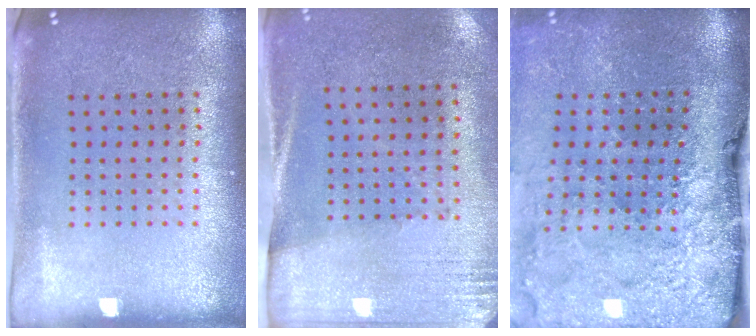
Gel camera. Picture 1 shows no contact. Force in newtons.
{"total": 2.8, "press": 2.4, "slide": 1.4}
{"total": 4.9, "press": 3.9, "slide": 3.1}